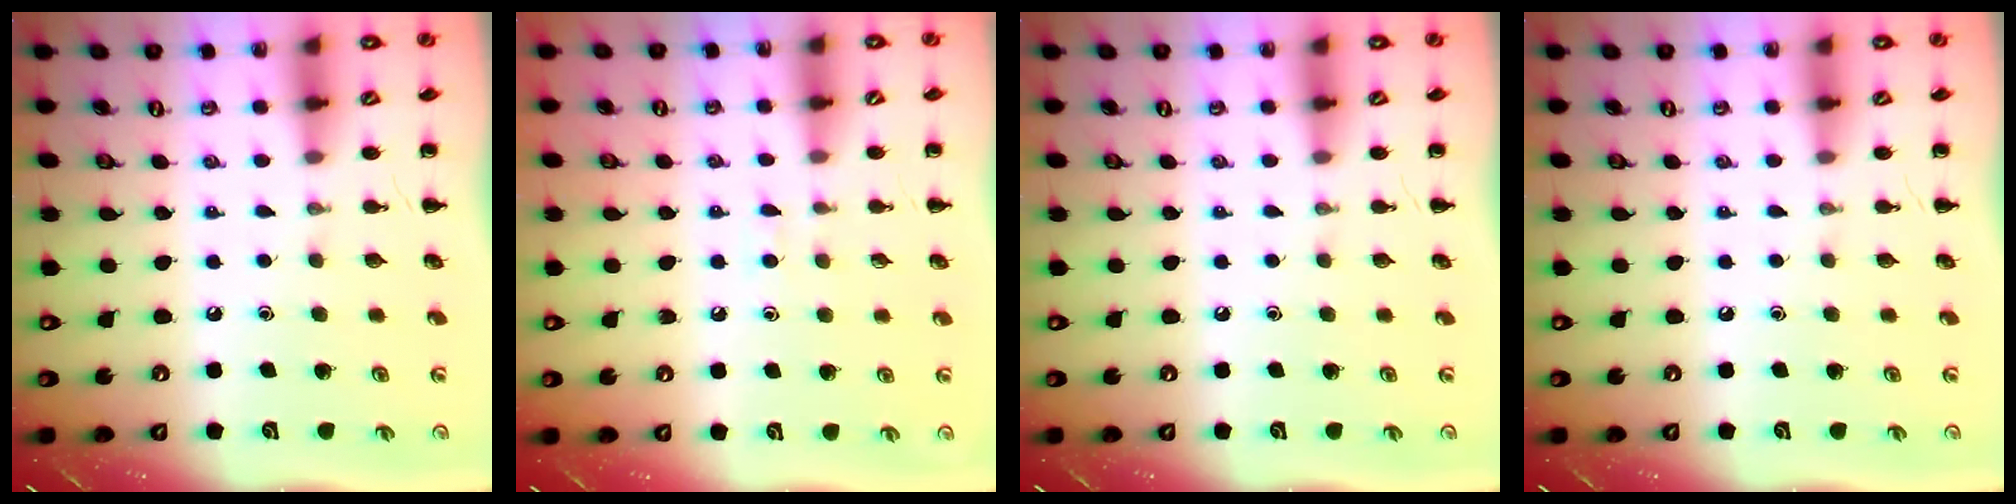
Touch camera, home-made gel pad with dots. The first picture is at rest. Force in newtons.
{"total": 3.9, "press": 3.6, "slide": 1.5}
{"total": 0.0}
{"total": 0.0}